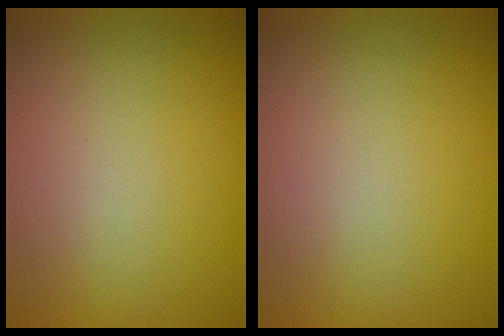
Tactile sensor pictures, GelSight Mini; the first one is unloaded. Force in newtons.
{"total": 0.0}